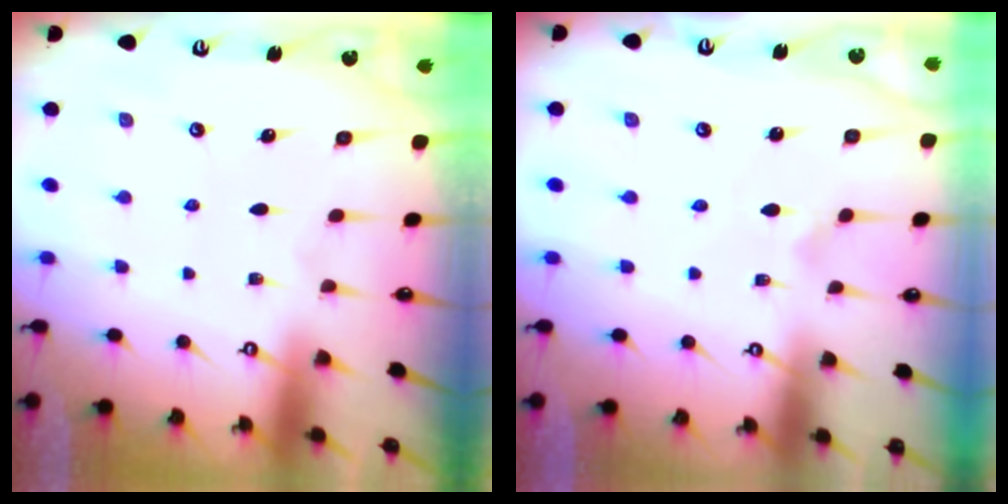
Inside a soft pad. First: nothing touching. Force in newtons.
{"total": 2.1, "press": 2.1, "slide": 0.1}